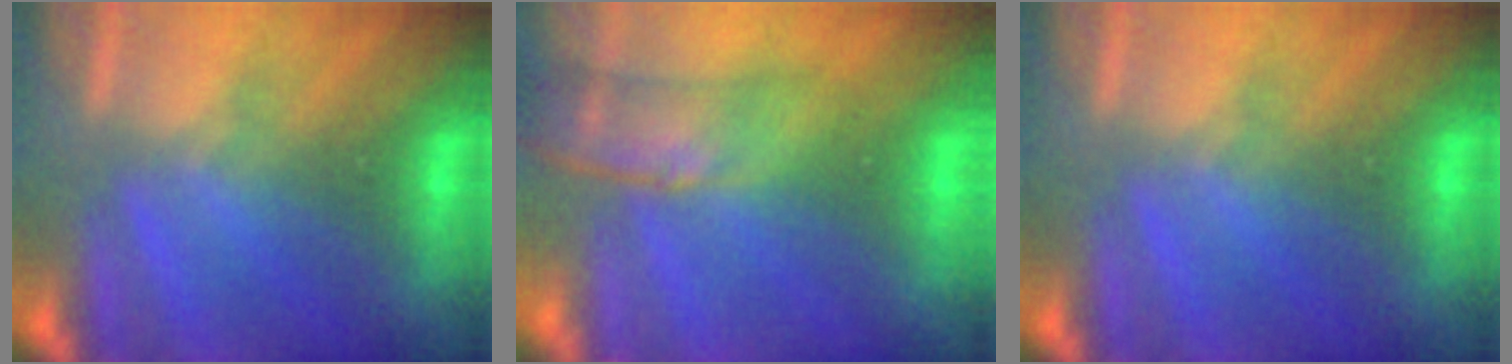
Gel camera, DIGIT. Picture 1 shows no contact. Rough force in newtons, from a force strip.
{"total": 3.0}
{"total": 0.0}